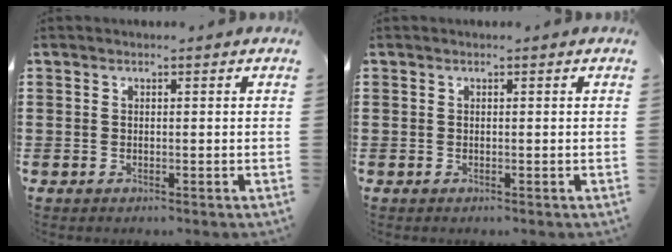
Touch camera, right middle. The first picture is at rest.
{"total": 0.0}